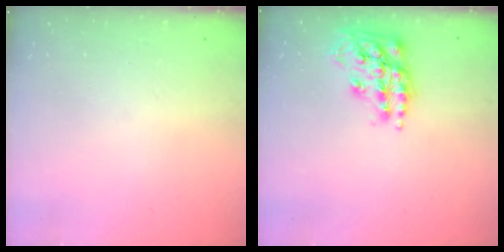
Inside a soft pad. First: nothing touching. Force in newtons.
{"total": 14.8, "press": 14.7, "slide": 1.5}